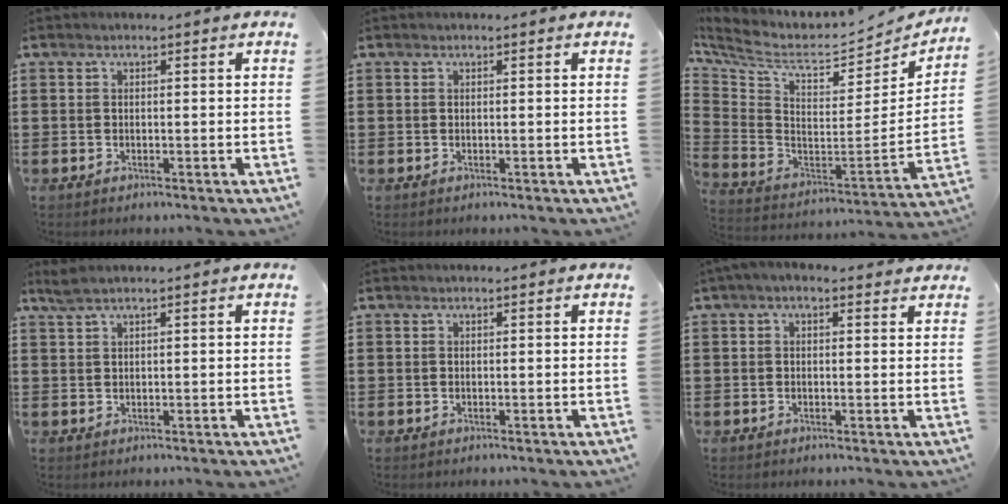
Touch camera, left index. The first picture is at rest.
{"total": 0.0}
{"total": 6.1, "force": [5.1, 1.7, 2.9], "torque": [-0.088, -0.059, 0.082]}
{"total": 1.6, "force": [1.2, 0.0, 1.1], "torque": [-0.024, -0.001, 0.022]}
{"total": 0.0}
{"total": 1.7, "force": [0.6, 0.9, 1.2], "torque": [-0.026, 0.007, 0.010]}